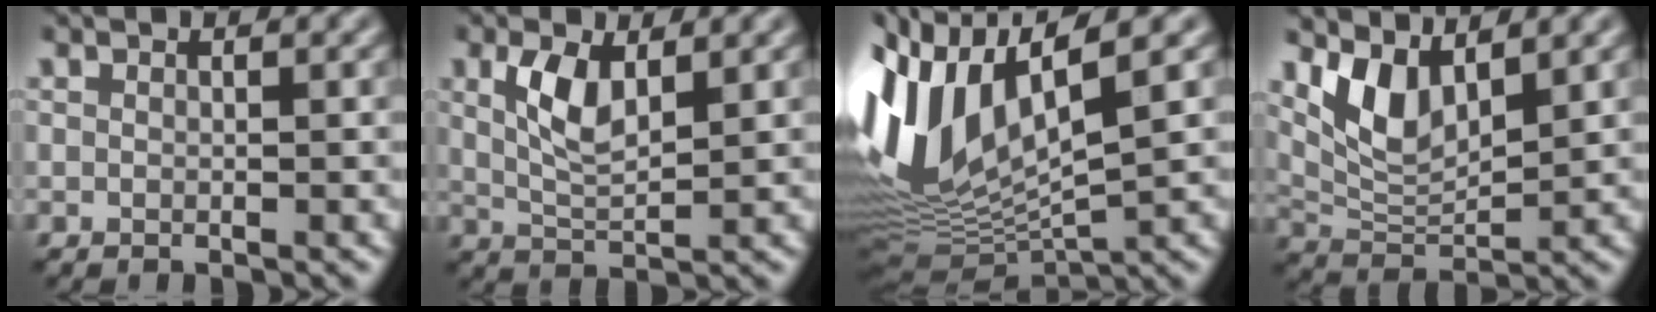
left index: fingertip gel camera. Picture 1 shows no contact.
{"total": 3.8, "force": [1.1, 1.6, 3.2], "torque": [-0.073, 0.003, 0.027]}
{"total": 11.7, "force": [1.7, 4.7, 10.5], "torque": [-0.235, -0.003, 0.043]}
{"total": 4.4, "force": [2.3, 1.9, 3.2], "torque": [-0.070, -0.012, 0.051]}